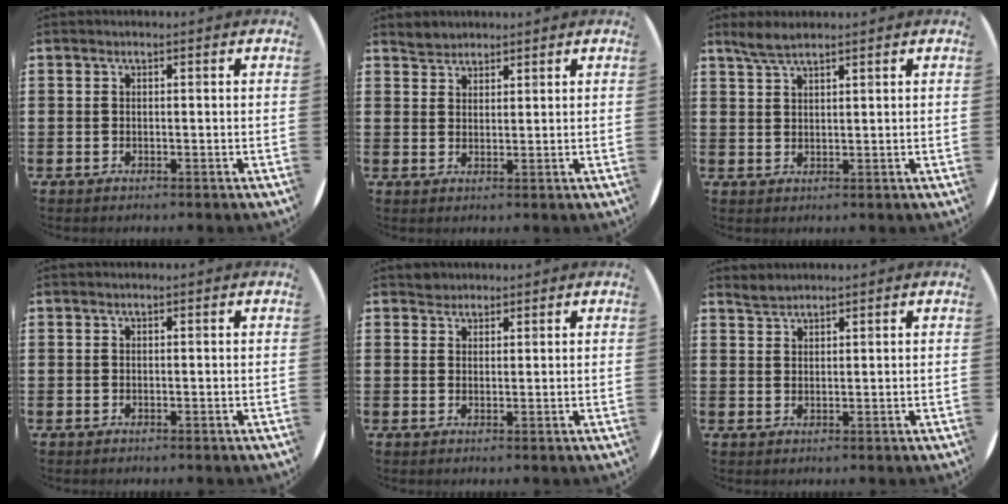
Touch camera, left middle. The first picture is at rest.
{"total": 2.1, "force": [2.0, 0.7, -0.2], "torque": [-0.001, 0.004, 0.040]}
{"total": 2.8, "force": [2.4, 0.4, 1.4], "torque": [-0.032, 0.004, 0.045]}
{"total": 0.0}
{"total": 1.8, "force": [1.6, 0.6, -0.2], "torque": [0.009, 0.000, 0.032]}
{"total": 1.7, "force": [1.7, 0.2, 0.0], "torque": [-0.004, 0.003, 0.033]}